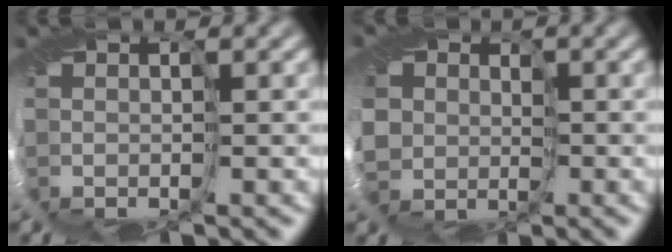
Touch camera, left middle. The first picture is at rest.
{"total": 3.4, "force": [-1.0, 3.2, 0.8], "torque": [-0.016, -0.011, -0.038]}